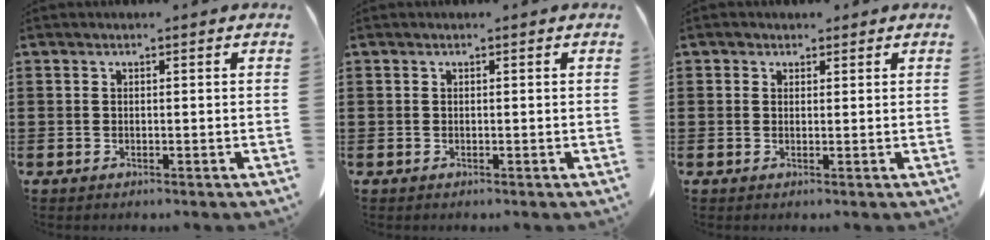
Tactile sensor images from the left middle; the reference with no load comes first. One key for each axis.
{"total": 0.0}
{"total": 1.2, "fx": 0.9, "fy": 0.8, "fz": 0.2, "tx": 0.000, "ty": -0.002, "tz": 0.016}